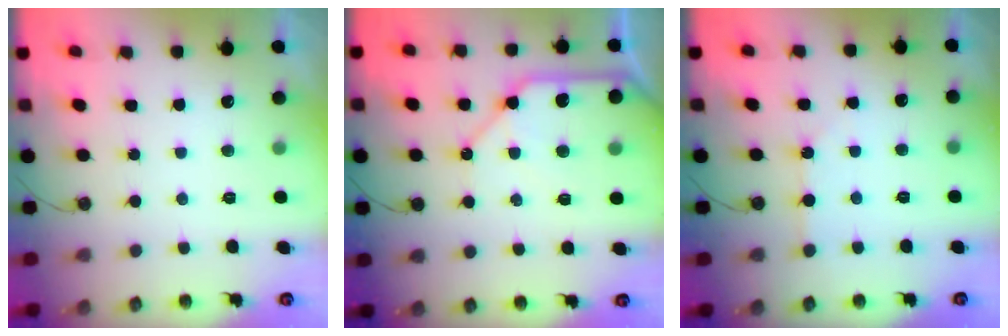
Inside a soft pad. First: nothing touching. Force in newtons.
{"total": 11.8, "press": 11.7, "slide": 1.4}
{"total": 2.2, "press": 2.1, "slide": 0.3}